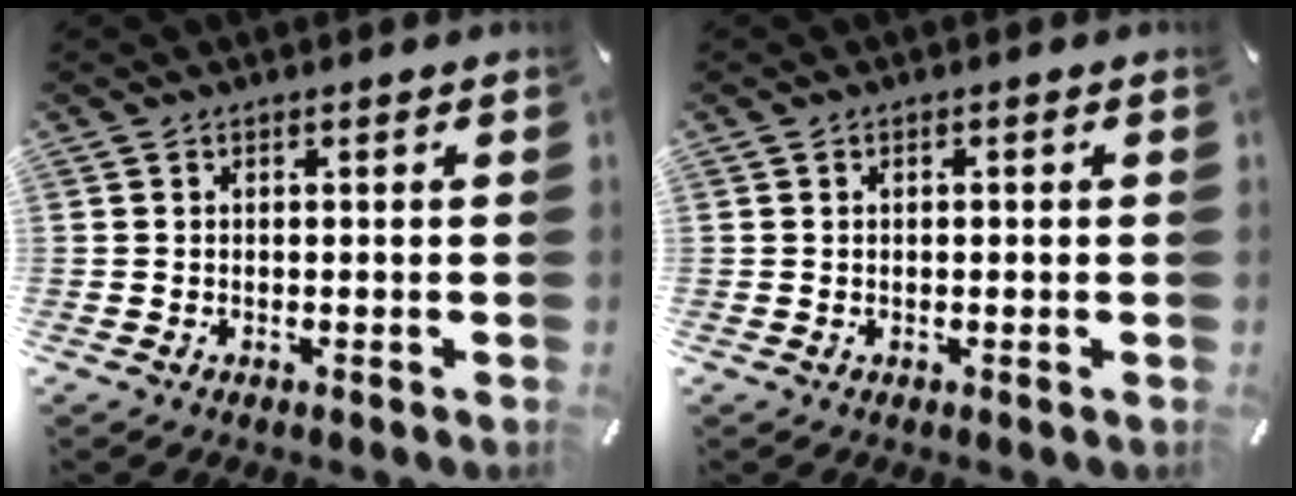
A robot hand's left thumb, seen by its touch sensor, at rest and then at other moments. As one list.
[{"total": 0.6, "force": [0.0, 0.4, 0.5], "torque": [-0.010, 0.001, -0.001]}]